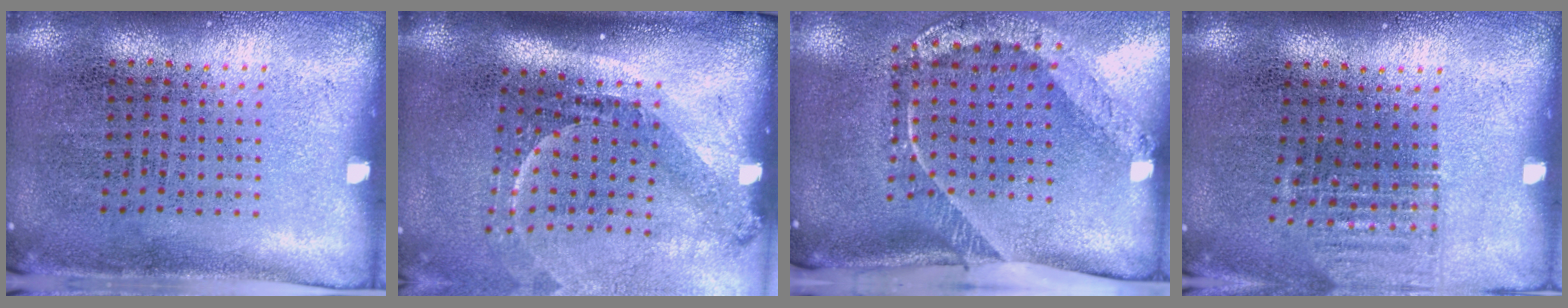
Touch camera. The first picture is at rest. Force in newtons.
{"total": 2.2, "press": 1.4, "slide": 1.7}
{"total": 2.5, "press": 1.6, "slide": 1.9}
{"total": 0.9, "press": 0.9, "slide": 0.1}